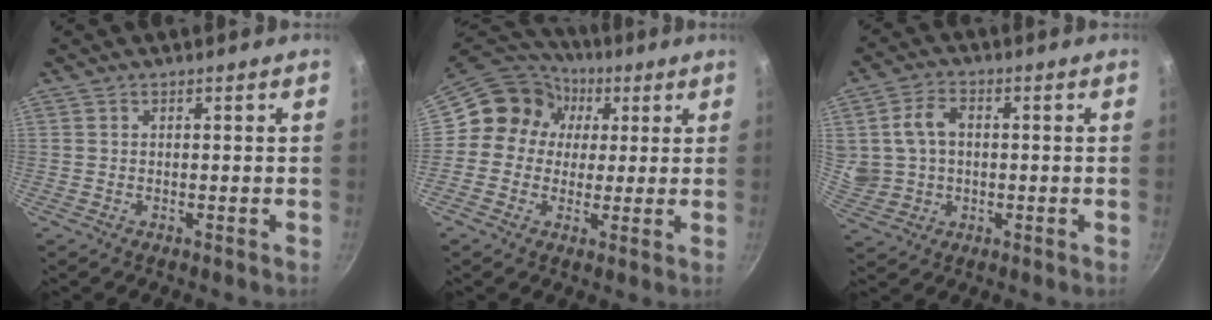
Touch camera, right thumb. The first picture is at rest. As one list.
[{"total": 12.5, "force": [2.7, 11.3, 4.7], "torque": [-0.051, 0.021, 0.023]}, {"total": 9.4, "force": [1.1, 7.4, 5.8], "torque": [-0.095, 0.008, 0.026]}]